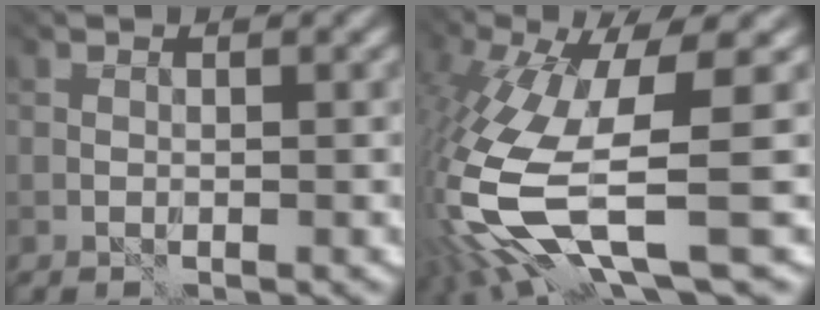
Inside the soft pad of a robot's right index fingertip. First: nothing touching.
{"total": 11.4, "force": [-3.2, 3.1, 10.4], "torque": [-0.240, -0.023, -0.056]}